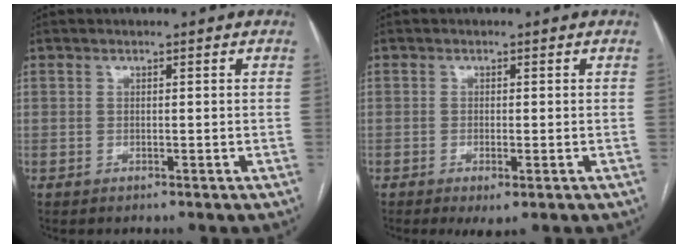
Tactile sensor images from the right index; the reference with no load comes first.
{"total": 2.6, "force": [-1.1, 0.5, 2.3], "torque": [-0.035, -0.006, -0.013]}